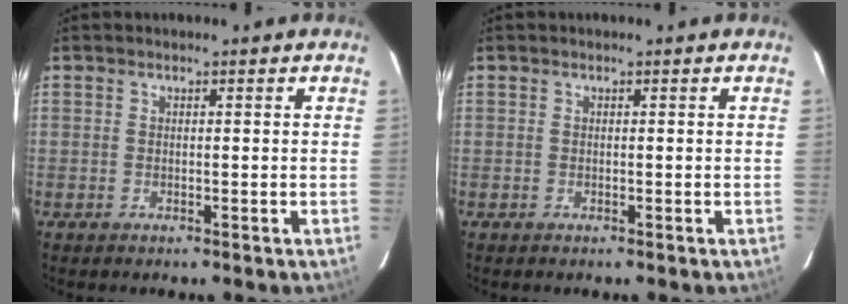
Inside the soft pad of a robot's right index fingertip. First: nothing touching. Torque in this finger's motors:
{"motor_torque": [0.00, 0.00, 0.03, 0.01]}